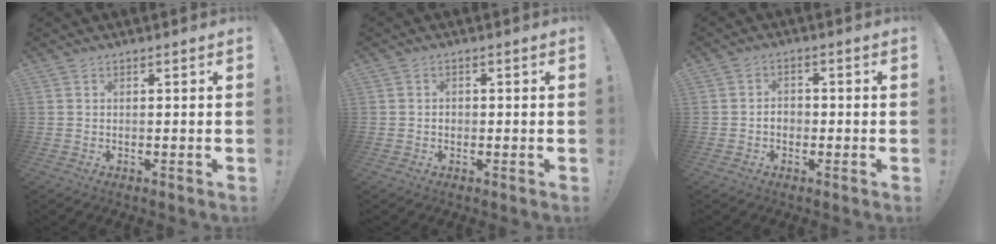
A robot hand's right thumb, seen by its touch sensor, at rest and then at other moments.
{"total": 1.2, "force": [-0.6, 1.0, 0.5], "torque": [-0.009, 0.004, -0.011]}
{"total": 2.9, "force": [-1.2, 2.1, 1.6], "torque": [-0.029, 0.005, -0.021]}